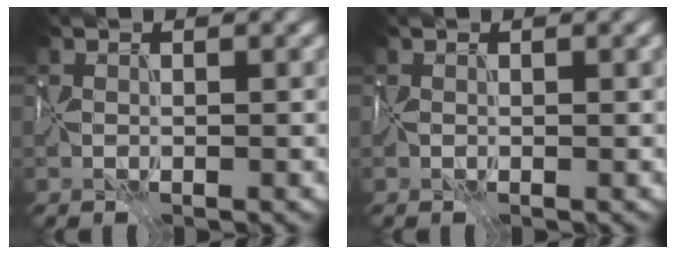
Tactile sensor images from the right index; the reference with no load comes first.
{"total": 1.4, "force": [0.3, 0.4, 1.2], "torque": [-0.025, -0.002, 0.006]}